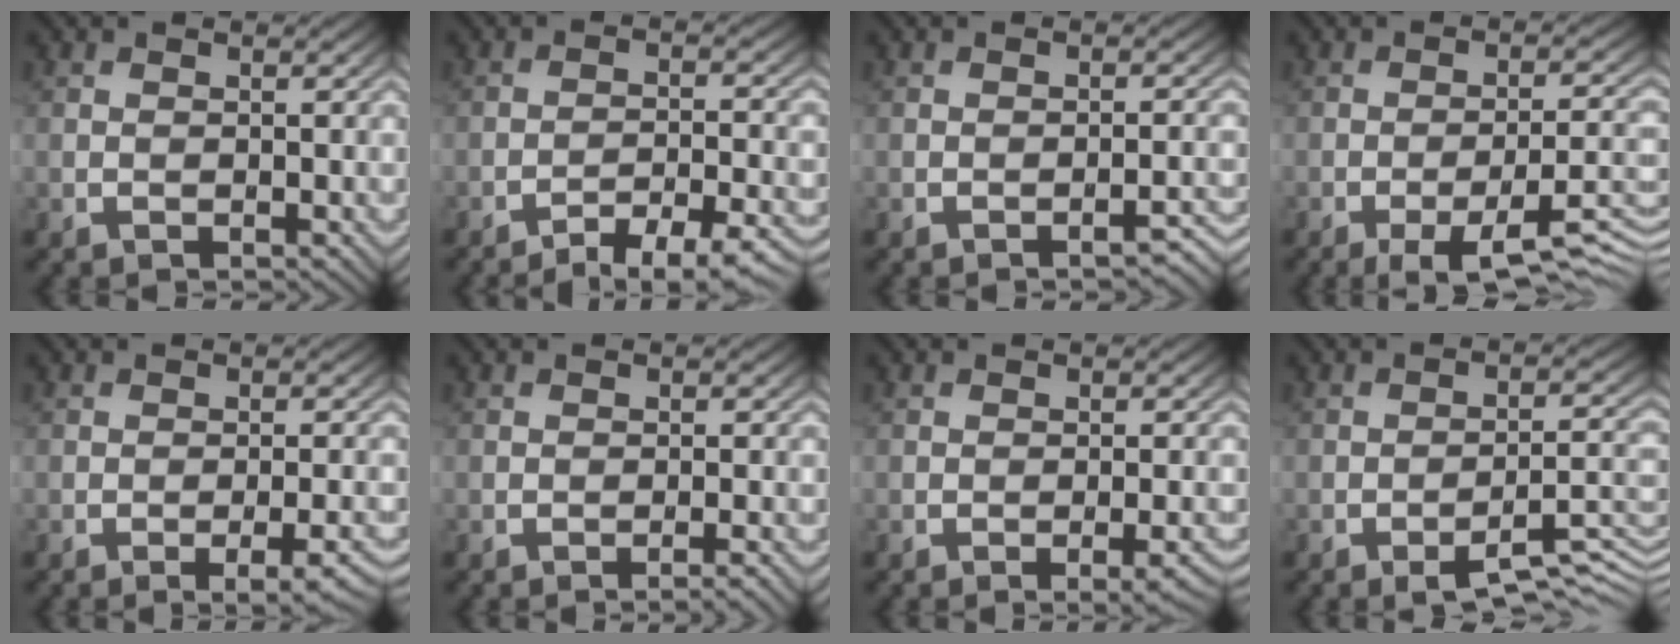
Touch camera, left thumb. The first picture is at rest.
{"total": 7.3, "force": [-5.8, 1.2, 4.2], "torque": [-0.067, 0.009, -0.085]}
{"total": 2.3, "force": [-1.7, 0.3, 1.5], "torque": [-0.019, 0.008, -0.025]}
{"total": 9.7, "force": [-5.6, 2.3, 7.5], "torque": [-0.119, 0.000, -0.076]}
{"total": 4.2, "force": [-2.3, 0.9, 3.4], "torque": [-0.045, 0.007, -0.028]}
{"total": 1.6, "force": [-1.0, 0.2, 1.2], "torque": [-0.012, 0.005, -0.020]}
{"total": 2.8, "force": [-1.5, 0.5, 2.3], "torque": [-0.031, 0.005, -0.020]}
{"total": 7.0, "force": [-4.4, 1.6, 5.2], "torque": [-0.075, 0.004, -0.064]}